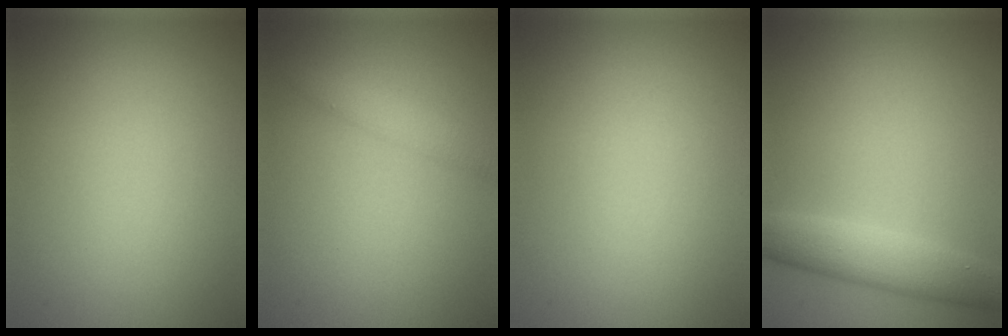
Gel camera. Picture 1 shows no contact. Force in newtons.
{"total": 1.7, "press": 1.7, "slide": 0.1}
{"total": 0.0}
{"total": 4.0, "press": 4.0, "slide": 0.1}